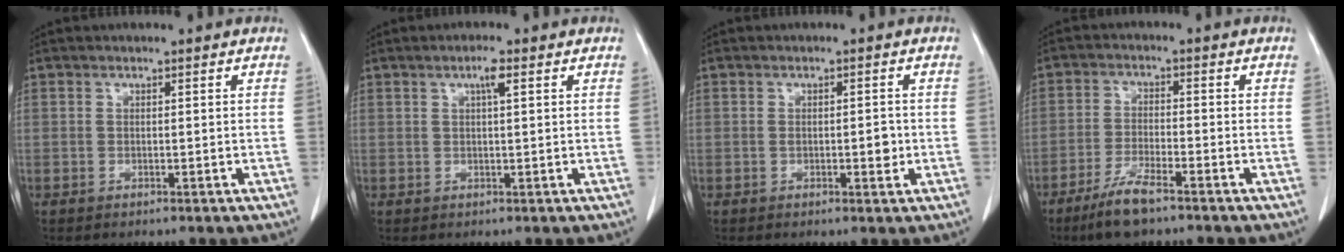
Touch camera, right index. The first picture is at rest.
{"total": 2.1, "force": [0.9, 0.1, 1.9], "torque": [-0.037, 0.001, 0.013]}
{"total": 2.4, "force": [-0.3, 0.9, 2.2], "torque": [-0.037, -0.001, -0.002]}
{"total": 6.4, "force": [-4.6, 0.9, 4.3], "torque": [-0.095, -0.012, -0.085]}